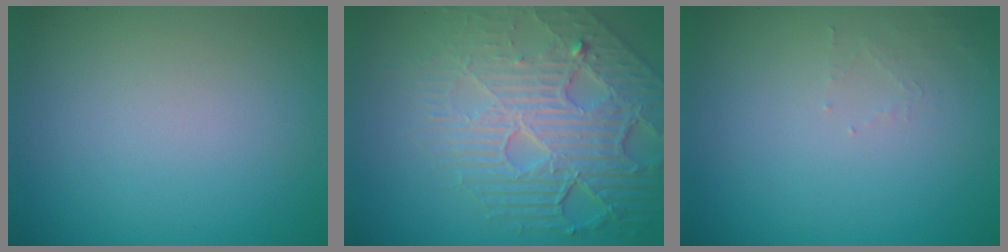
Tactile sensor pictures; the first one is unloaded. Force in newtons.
{"total": 8.5, "press": 5.8, "slide": 6.2}
{"total": 1.0, "press": 1.0, "slide": 0.2}